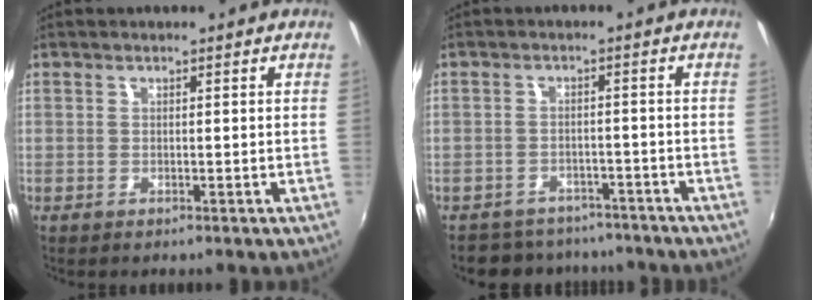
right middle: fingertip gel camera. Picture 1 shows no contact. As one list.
[{"total": 10.7, "force": [-9.3, 4.7, 2.6], "torque": [-0.065, 0.009, -0.125]}]